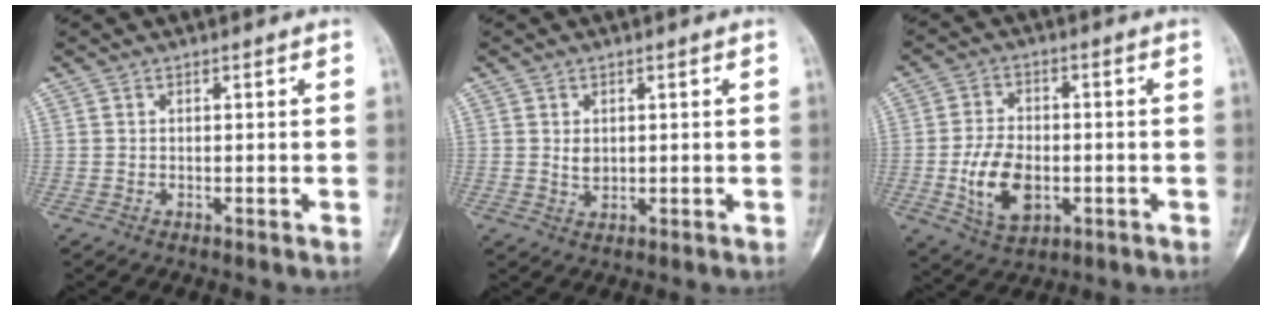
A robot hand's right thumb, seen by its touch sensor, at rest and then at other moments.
{"total": 2.2, "force": [0.4, 1.6, 1.4], "torque": [-0.020, -0.006, 0.014]}
{"total": 10.6, "force": [-2.3, 6.7, 7.9], "torque": [-0.129, 0.004, -0.034]}